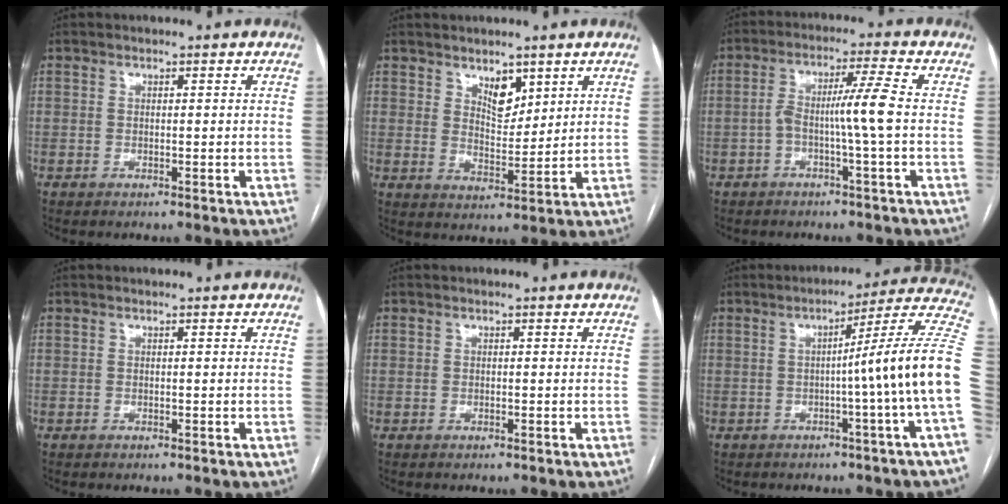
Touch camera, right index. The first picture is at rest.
{"total": 4.7, "force": [3.0, 2.2, 2.8], "torque": [-0.047, -0.007, 0.056]}
{"total": 6.3, "force": [-1.3, -1.0, 6.1], "torque": [-0.115, 0.019, -0.021]}
{"total": 0.0}
{"total": 0.0}
{"total": 14.2, "force": [-1.7, -2.9, 13.8], "torque": [-0.160, 0.018, -0.034]}